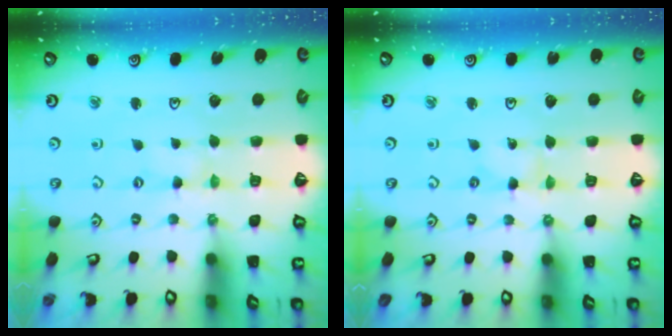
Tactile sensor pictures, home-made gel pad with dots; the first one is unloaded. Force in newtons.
{"total": 0.0}